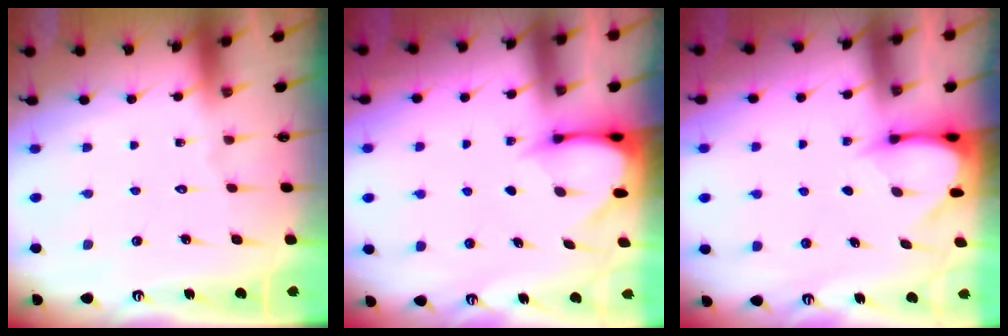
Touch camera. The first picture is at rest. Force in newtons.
{"total": 3.4, "press": 3.4, "slide": 0.3}
{"total": 3.7, "press": 3.7, "slide": 0.3}